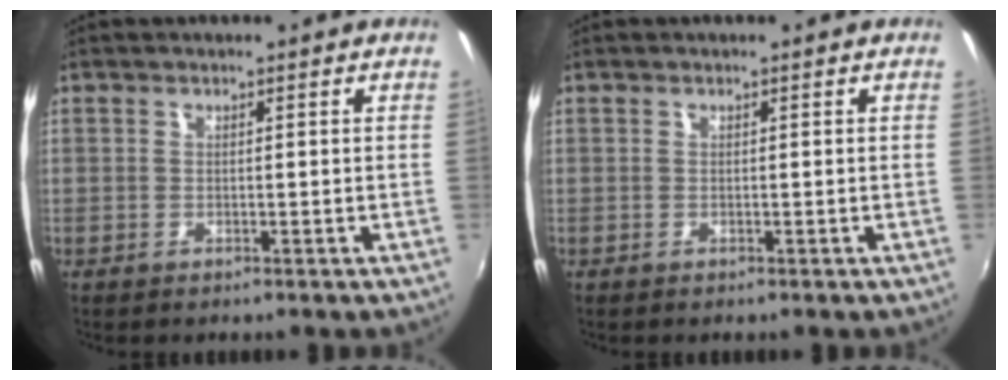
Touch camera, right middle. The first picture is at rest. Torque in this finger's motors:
{"motor_torque": [-0.29, -0.06, 0.07, 0.00]}